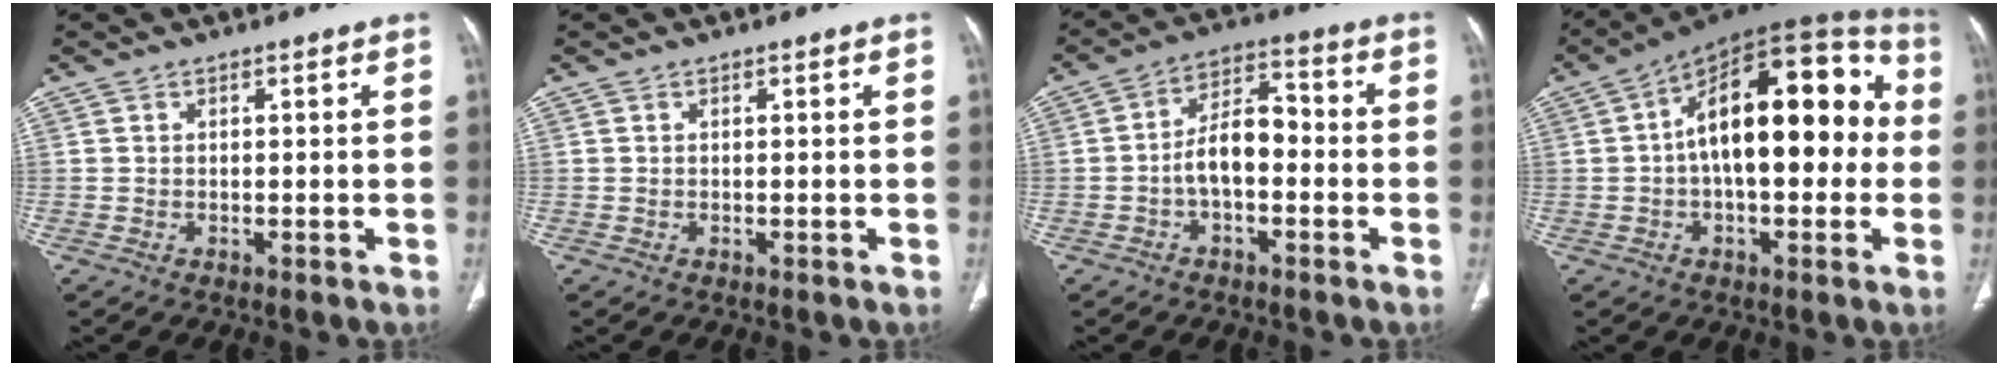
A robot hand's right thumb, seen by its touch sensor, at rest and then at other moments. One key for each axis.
{"total": 0.0}
{"total": 8.3, "fx": -1.9, "fy": 4.6, "fz": 6.7, "tx": -0.104, "ty": 0.039, "tz": -0.041}
{"total": 22.5, "fx": 1.2, "fy": 11.0, "fz": 19.6, "tx": -0.263, "ty": 0.050, "tz": 0.004}